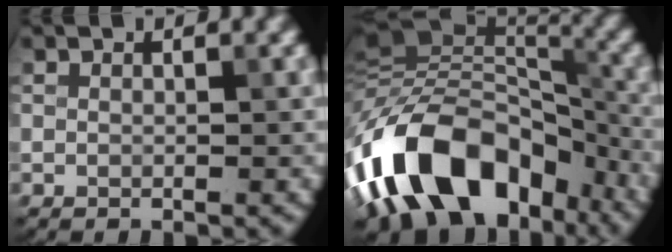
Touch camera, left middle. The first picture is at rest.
{"total": 15.7, "force": [-8.8, 8.9, 9.5], "torque": [-0.187, 0.019, -0.142]}